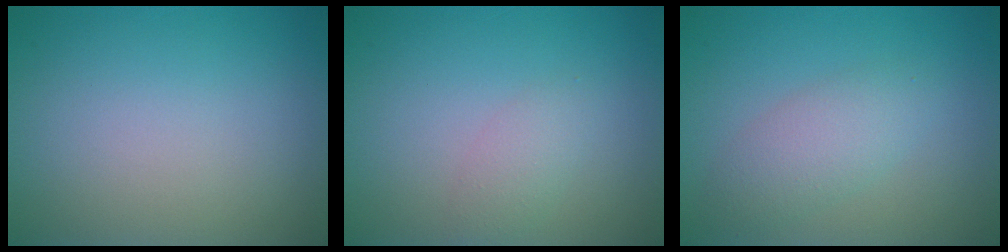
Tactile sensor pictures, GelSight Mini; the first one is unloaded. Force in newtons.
{"total": 1.5, "press": 1.5, "slide": 0.1}
{"total": 2.9, "press": 2.9, "slide": 0.1}